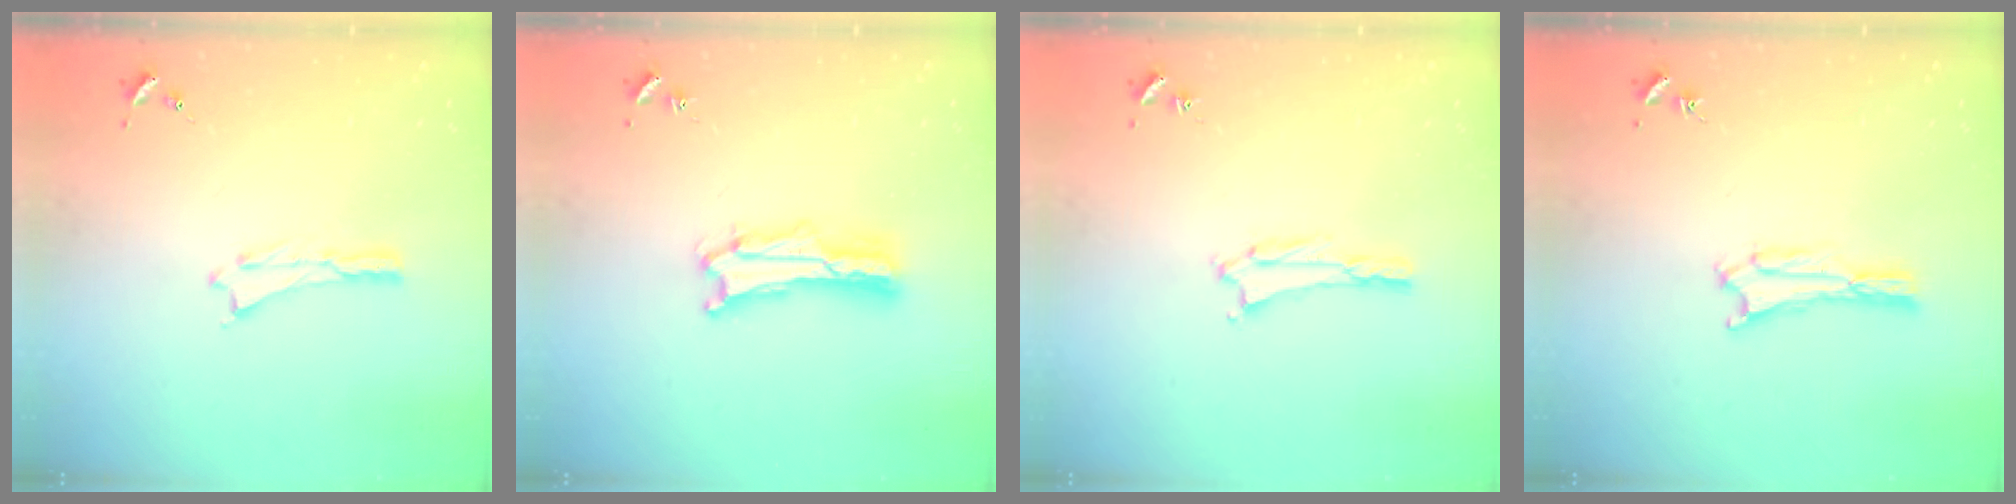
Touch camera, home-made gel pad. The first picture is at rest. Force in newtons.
{"total": 2.0, "press": 2.0, "slide": 0.3}
{"total": 1.5, "press": 1.5, "slide": 0.3}
{"total": 1.7, "press": 1.7, "slide": 0.3}